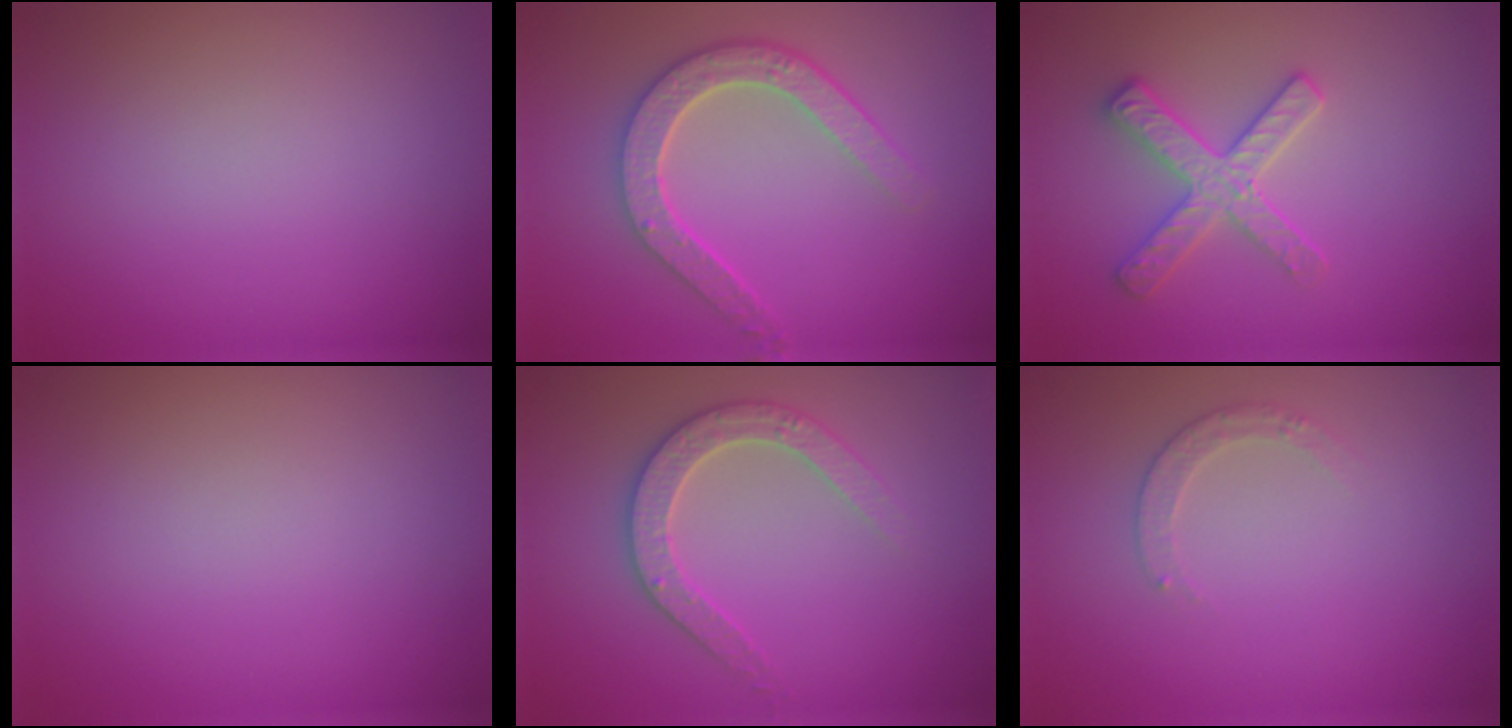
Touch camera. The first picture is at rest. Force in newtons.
{"total": 4.7, "press": 3.7, "slide": 2.9}
{"total": 3.0, "press": 2.9, "slide": 0.7}
{"total": 0.0}
{"total": 2.9, "press": 2.9, "slide": 0.5}
{"total": 1.5, "press": 1.5, "slide": 0.2}